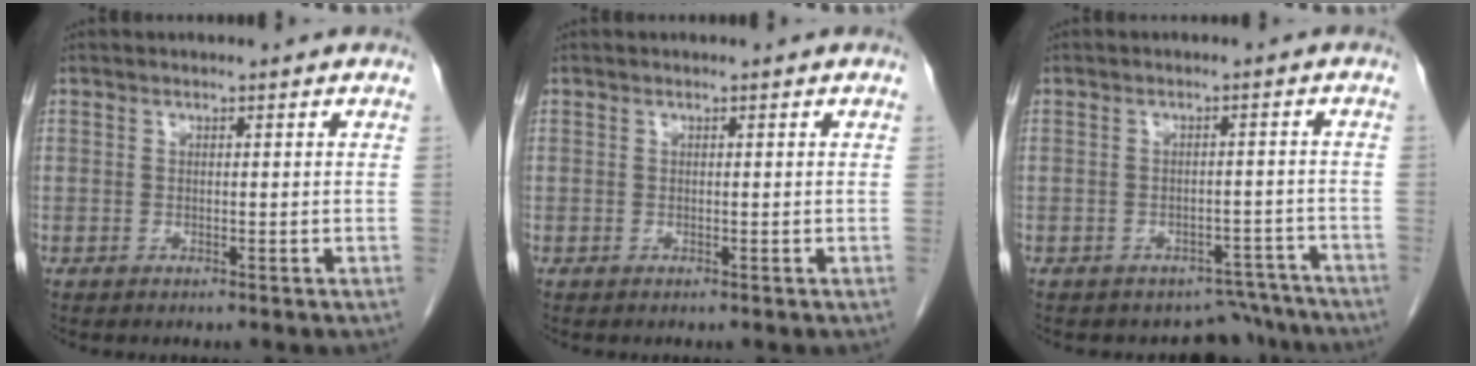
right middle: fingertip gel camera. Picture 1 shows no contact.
{"total": 0.0}
{"total": 6.6, "force": [-5.9, 2.9, -0.7], "torque": [0.031, 0.028, -0.065]}